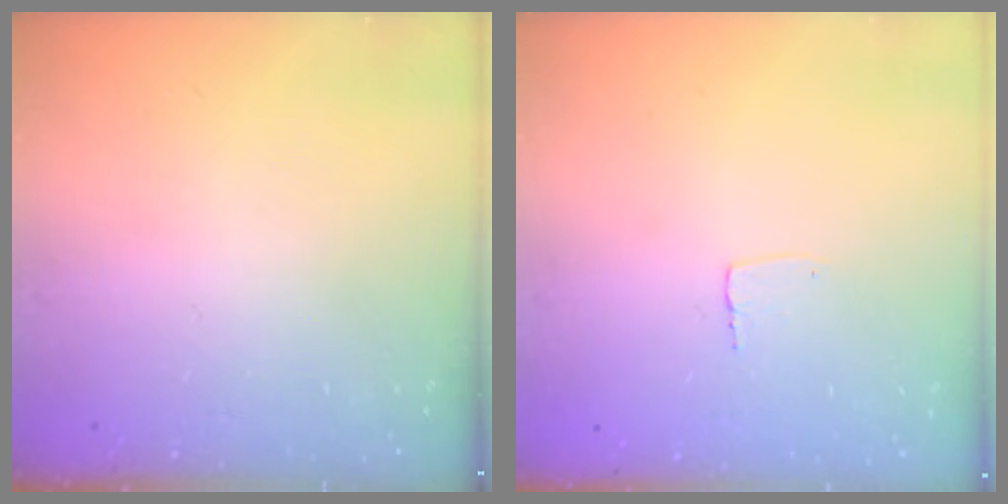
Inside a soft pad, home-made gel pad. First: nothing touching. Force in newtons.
{"total": 2.7, "press": 2.7, "slide": 0.1}